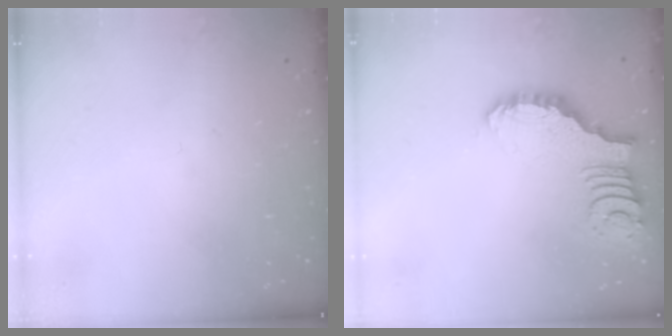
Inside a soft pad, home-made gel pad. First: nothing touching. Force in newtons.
{"total": 2.7, "press": 2.7, "slide": 0.1}